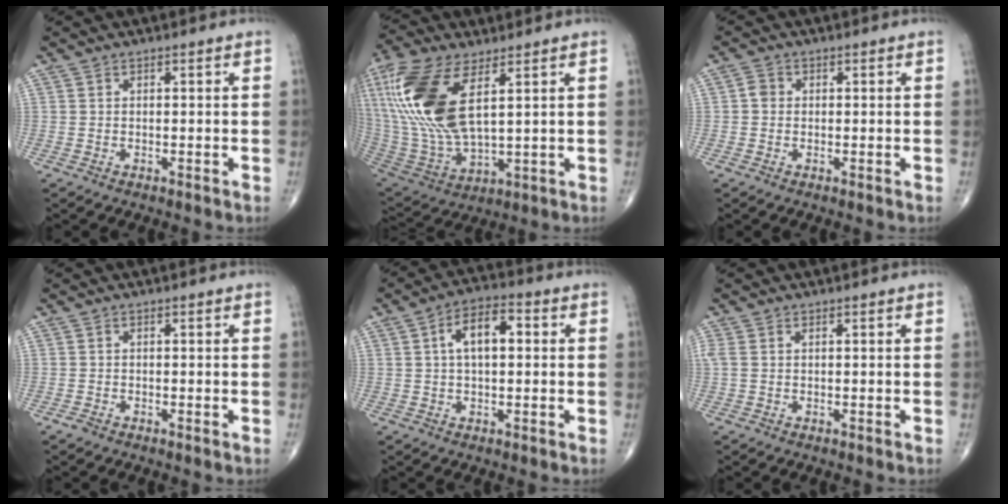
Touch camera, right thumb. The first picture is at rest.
{"total": 21.6, "force": [6.7, 9.5, 18.2], "torque": [-0.415, -0.024, 0.134]}
{"total": 1.8, "force": [0.0, 1.6, 0.8], "torque": [-0.008, 0.004, -0.004]}
{"total": 0.9, "force": [-0.6, 0.3, 0.6], "torque": [-0.014, -0.002, -0.015]}
{"total": 8.0, "force": [1.3, 4.0, 6.8], "torque": [-0.108, 0.018, 0.015]}
{"total": 2.0, "force": [0.3, 1.2, 1.6], "torque": [-0.063, 0.013, 0.009]}